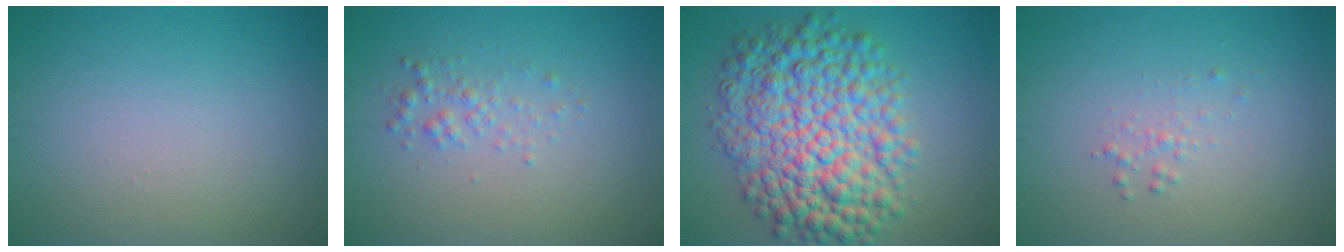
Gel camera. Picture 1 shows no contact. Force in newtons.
{"total": 1.5, "press": 1.5, "slide": 0.1}
{"total": 10.8, "press": 10.8, "slide": 0.1}
{"total": 0.9, "press": 0.9, "slide": 0.0}